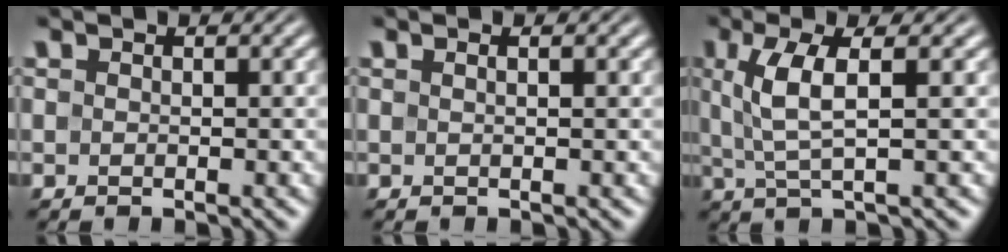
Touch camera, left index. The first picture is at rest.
{"total": 1.2, "force": [0.5, 0.4, 1.0], "torque": [-0.007, -0.001, -0.001]}
{"total": 4.1, "force": [1.0, 0.9, 3.9], "torque": [-0.088, 0.003, 0.024]}